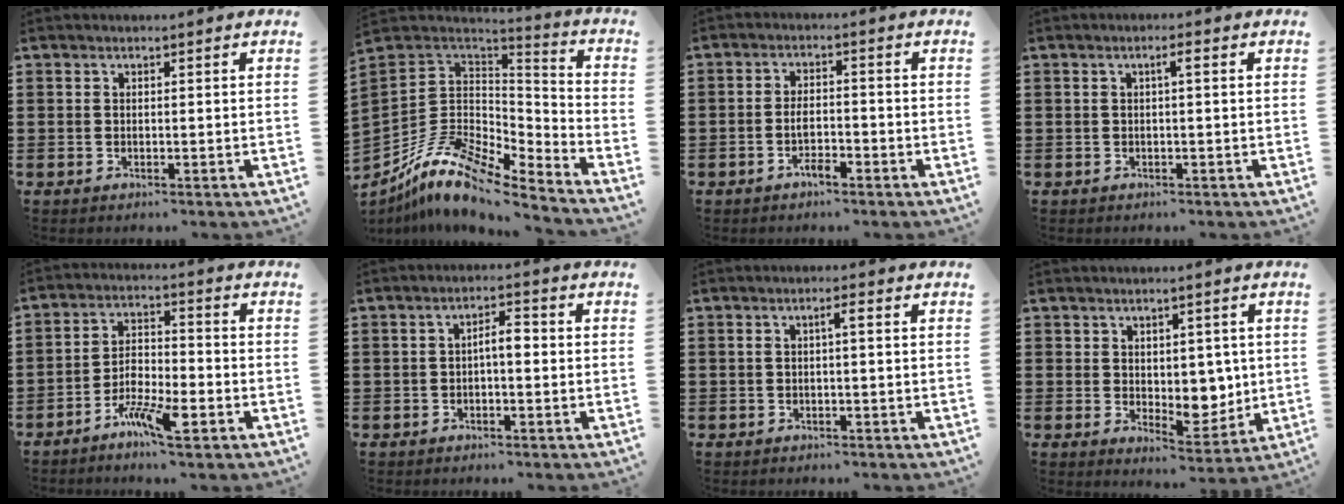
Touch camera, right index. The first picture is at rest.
{"total": 12.2, "force": [-8.6, 5.2, 7.0], "torque": [-0.160, 0.012, -0.168]}
{"total": 3.4, "force": [-1.9, 1.3, 2.6], "torque": [-0.054, 0.002, -0.038]}
{"total": 1.7, "force": [0.2, 0.1, 1.7], "torque": [-0.033, 0.003, 0.001]}
{"total": 6.6, "force": [-4.3, 1.6, 4.7], "torque": [-0.101, 0.002, -0.083]}
{"total": 2.9, "force": [-0.4, 0.7, 2.7], "torque": [-0.050, 0.005, -0.011]}
{"total": 1.8, "force": [0.0, 0.2, 1.8], "torque": [-0.035, 0.002, -0.002]}
{"total": 5.8, "force": [1.3, 4.2, 3.7], "torque": [-0.055, -0.003, 0.023]}